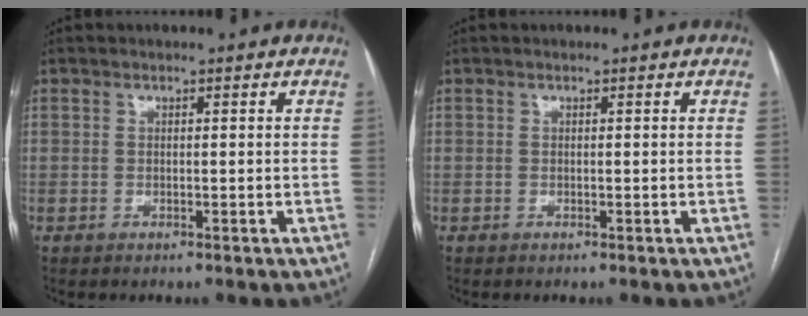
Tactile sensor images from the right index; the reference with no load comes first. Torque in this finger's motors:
{"motor_torque": [0.00, 0.00, 0.00, 0.00]}